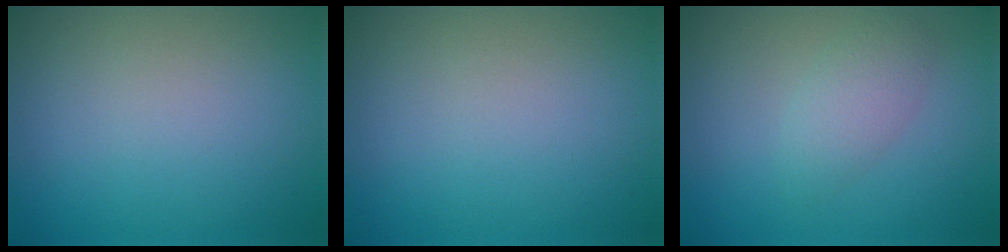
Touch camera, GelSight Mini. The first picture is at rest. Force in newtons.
{"total": 0.0}
{"total": 2.1, "press": 2.1, "slide": 0.1}